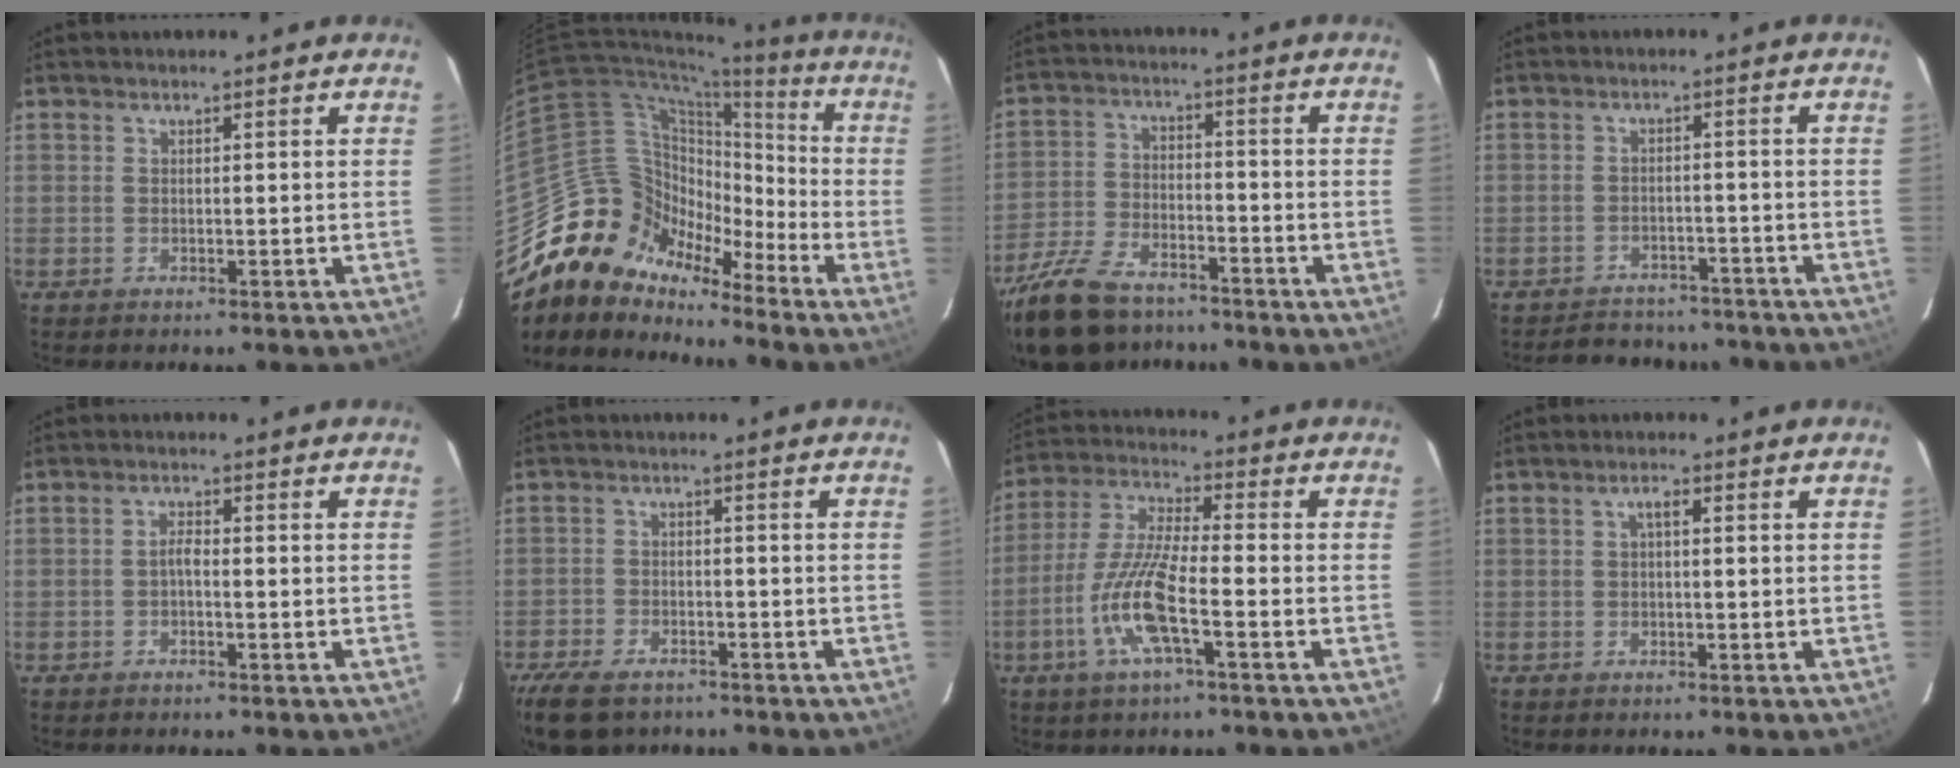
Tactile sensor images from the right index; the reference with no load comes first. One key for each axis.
{"total": 14.7, "fx": -12.1, "fy": 8.1, "fz": 2.4, "tx": -0.035, "ty": 0.057, "tz": -0.226}
{"total": 16.7, "fx": -12.9, "fy": 7.4, "fz": 7.7, "tx": -0.183, "ty": -0.016, "tz": -0.232}
{"total": 13.3, "fx": -11.6, "fy": 5.3, "fz": 3.6, "tx": -0.081, "ty": 0.016, "tz": -0.142}
{"total": 1.4, "fx": -0.7, "fy": 0.4, "fz": 1.2, "tx": -0.023, "ty": 0.006, "tz": -0.014}
{"total": 11.0, "fx": -8.2, "fy": 5.4, "fz": 4.9, "tx": -0.131, "ty": -0.017, "tz": -0.143}
{"total": 11.5, "fx": -4.4, "fy": 1.6, "fz": 10.5, "tx": -0.224, "ty": -0.002, "tz": -0.090}
{"total": 1.6, "fx": 0.3, "fy": 0.5, "fz": 1.5, "tx": -0.030, "ty": 0.008, "tz": 0.003}